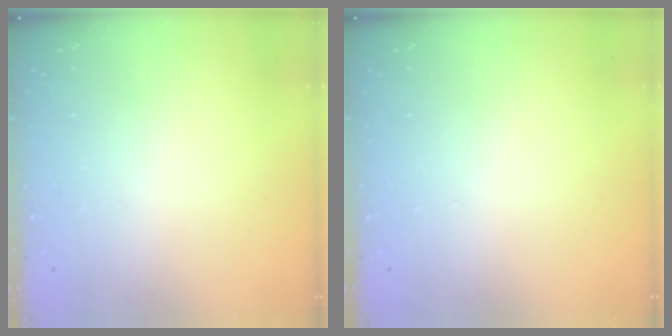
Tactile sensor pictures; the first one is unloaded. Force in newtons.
{"total": 0.0}